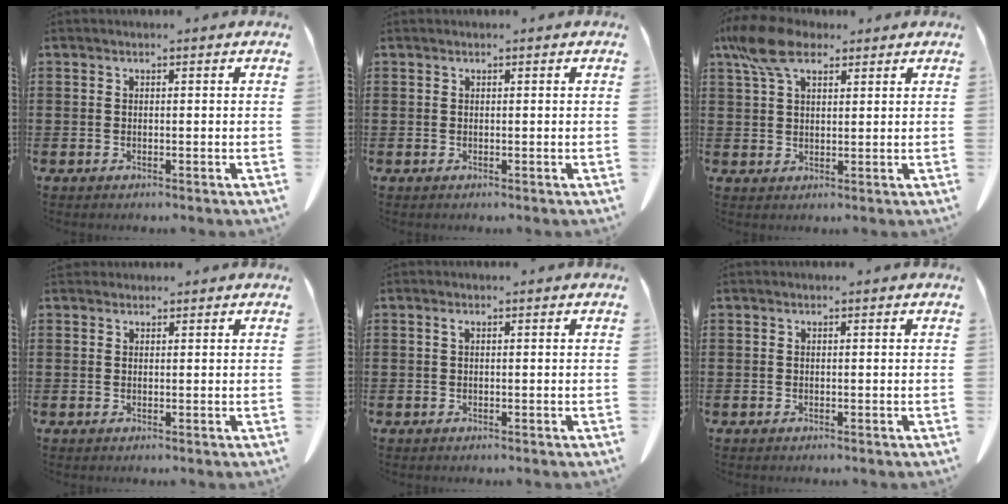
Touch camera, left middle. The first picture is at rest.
{"total": 0.0}
{"total": 7.7, "force": [5.1, 3.3, 4.8], "torque": [-0.115, -0.002, 0.093]}
{"total": 1.2, "force": [1.0, 0.5, 0.1], "torque": [-0.005, 0.000, 0.022]}
{"total": 0.7, "force": [0.3, 0.2, 0.6], "torque": [-0.015, 0.000, 0.006]}
{"total": 0.0}